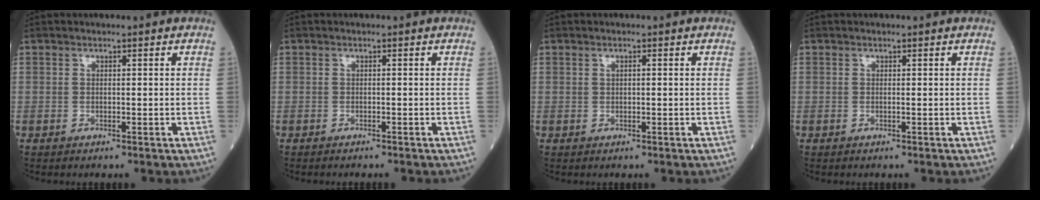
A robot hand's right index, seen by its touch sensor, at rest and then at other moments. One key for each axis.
{"total": 2.1, "fx": -1.9, "fy": 0.2, "fz": 0.9, "tx": -0.013, "ty": -0.001, "tz": -0.023}
{"total": 0.6, "fx": 0.1, "fy": 0.1, "fz": 0.5, "tx": -0.013, "ty": 0.002, "tz": 0.004}
{"total": 0.0}